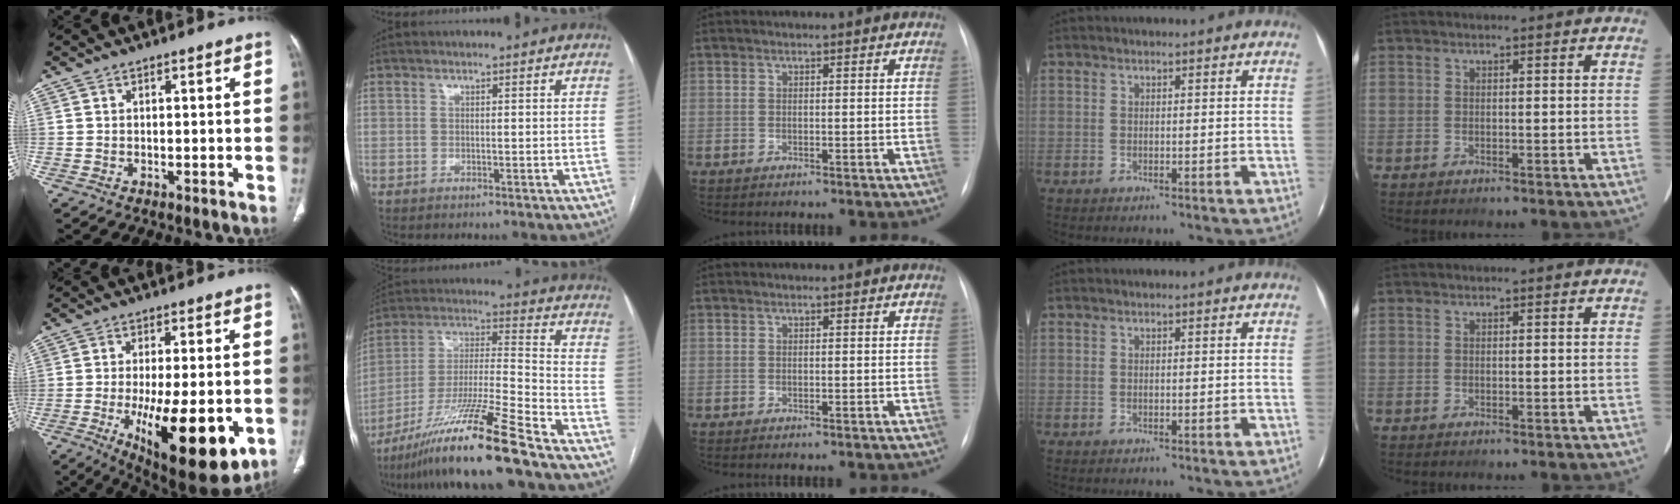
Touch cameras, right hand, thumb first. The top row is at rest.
{"thumb": {"total": 20.4, "force": [-5.7, 7.3, 18.2], "torque": [-0.253, -0.023, -0.065]}, "index": {"total": 18.7, "force": [-13.8, -0.9, 12.6], "torque": [-0.256, -0.027, -0.250]}}